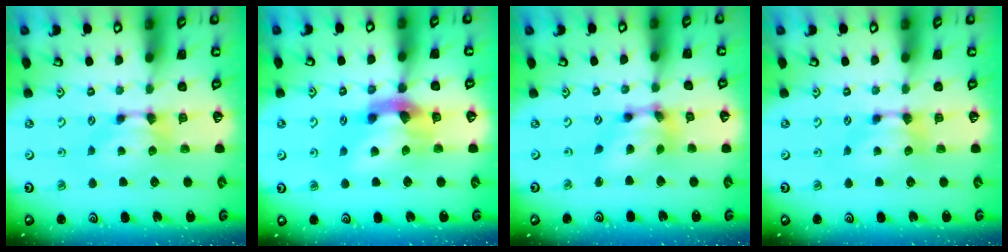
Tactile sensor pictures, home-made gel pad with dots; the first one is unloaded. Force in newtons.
{"total": 6.1, "press": 5.8, "slide": 2.2}
{"total": 6.3, "press": 5.9, "slide": 2.2}
{"total": 0.0}